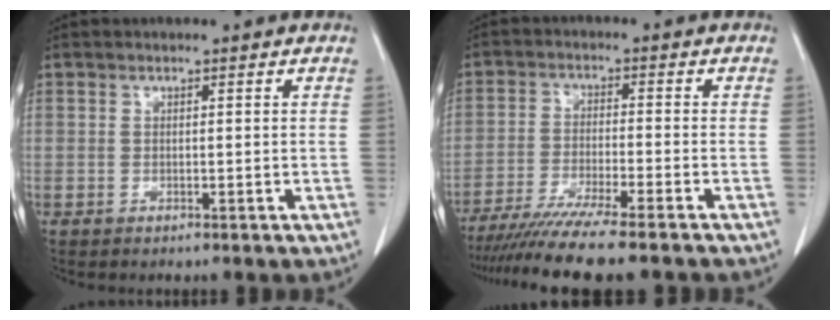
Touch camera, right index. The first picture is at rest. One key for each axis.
{"total": 12.2, "fx": -10.2, "fy": -0.6, "fz": 6.6, "tx": -0.089, "ty": -0.033, "tz": -0.161}